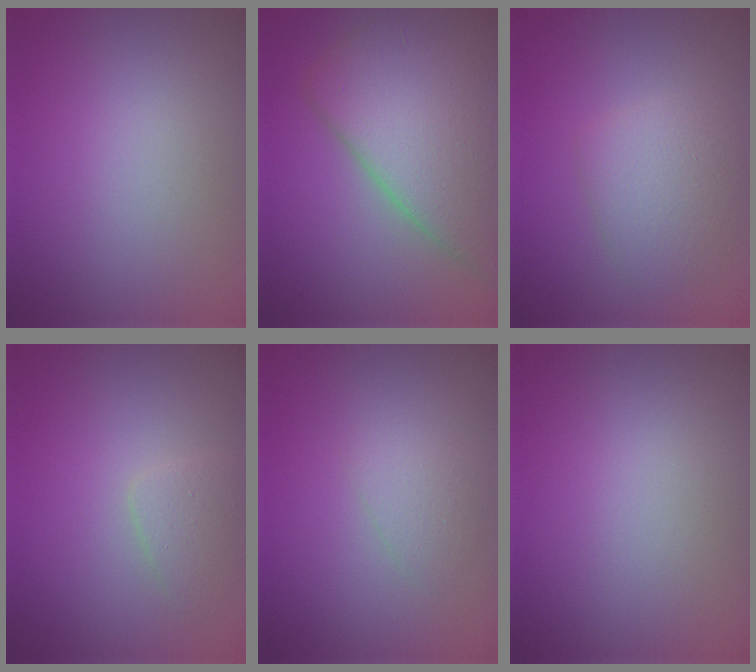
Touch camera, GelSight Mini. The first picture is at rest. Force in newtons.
{"total": 9.2, "press": 9.2, "slide": 0.4}
{"total": 3.0, "press": 3.0, "slide": 0.0}
{"total": 1.6, "press": 1.6, "slide": 0.0}
{"total": 1.4, "press": 1.4, "slide": 0.1}
{"total": 0.0}